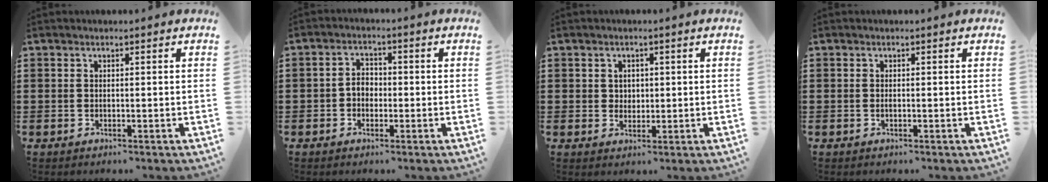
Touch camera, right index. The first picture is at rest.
{"total": 2.6, "force": [-0.7, 1.9, 1.6], "torque": [-0.033, 0.005, -0.015]}
{"total": 1.8, "force": [0.7, 1.6, 0.5], "torque": [-0.014, 0.009, 0.012]}
{"total": 0.0}